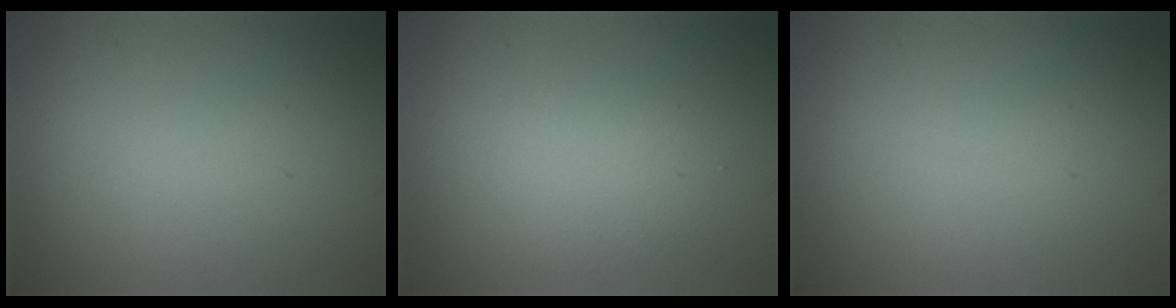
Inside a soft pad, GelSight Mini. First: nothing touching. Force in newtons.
{"total": 3.0, "press": 3.0, "slide": 0.2}
{"total": 0.0}